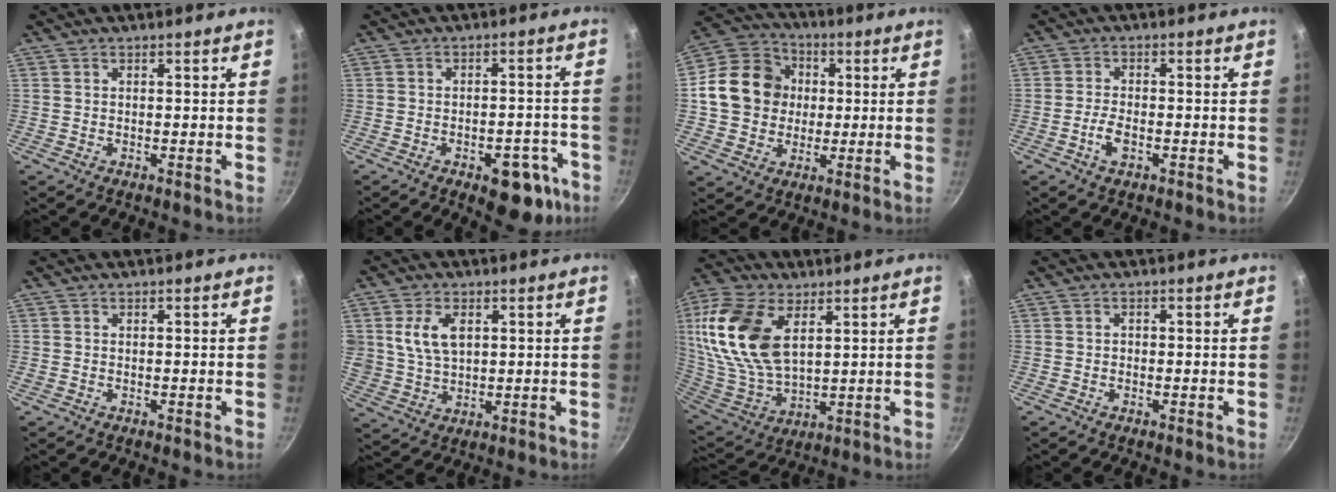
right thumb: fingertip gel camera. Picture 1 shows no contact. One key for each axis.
{"total": 10.8, "fx": -5.4, "fy": 5.5, "fz": 7.6, "tx": -0.042, "ty": 0.033, "tz": -0.060}
{"total": 14.9, "fx": 1.1, "fy": 13.1, "fz": 7.2, "tx": -0.096, "ty": 0.024, "tz": 0.009}
{"total": 3.5, "fx": -1.5, "fy": 1.7, "fz": 2.7, "tx": -0.055, "ty": 0.010, "tz": -0.031}
{"total": 0.0}
{"total": 8.1, "fx": 2.5, "fy": 5.2, "fz": 5.7, "tx": -0.102, "ty": -0.011, "tz": 0.053}
{"total": 20.0, "fx": 6.5, "fy": 11.4, "fz": 15.2, "tx": -0.304, "ty": -0.025, "tz": 0.132}
{"total": 0.7, "fx": 0.0, "fy": 0.6, "fz": 0.4, "tx": -0.007, "ty": 0.005, "tz": 0.000}